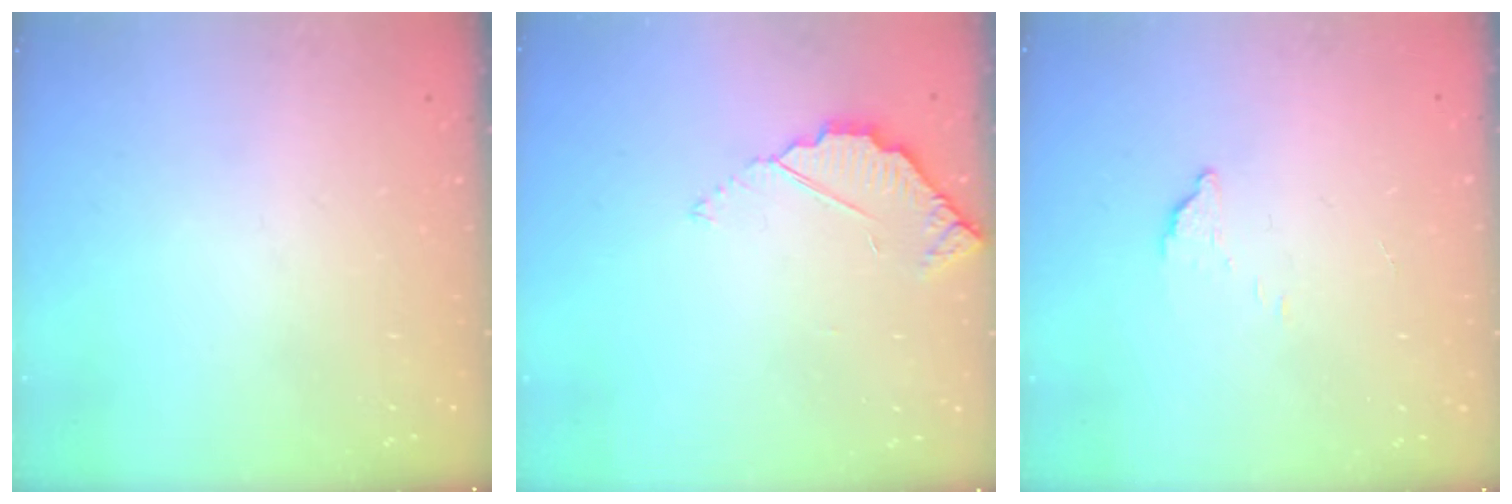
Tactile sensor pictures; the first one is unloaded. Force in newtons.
{"total": 3.0, "press": 3.0, "slide": 0.3}
{"total": 2.8, "press": 2.7, "slide": 0.3}